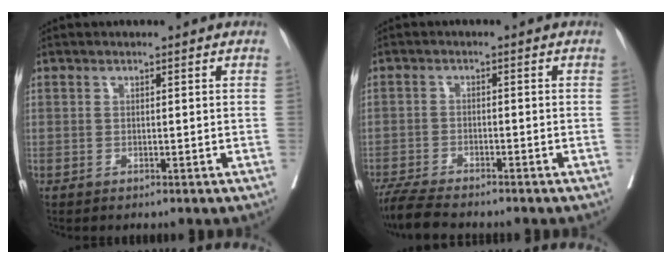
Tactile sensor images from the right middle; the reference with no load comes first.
{"total": 7.3, "force": [-6.4, 0.6, 3.4], "torque": [-0.060, -0.022, -0.112]}